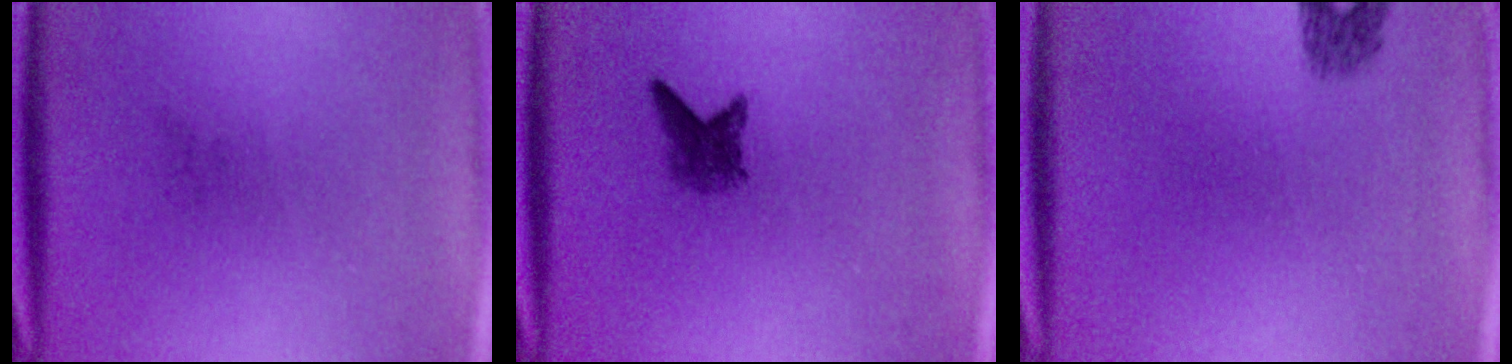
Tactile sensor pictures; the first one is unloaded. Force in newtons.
{"total": 2.3}
{"total": 1.6}